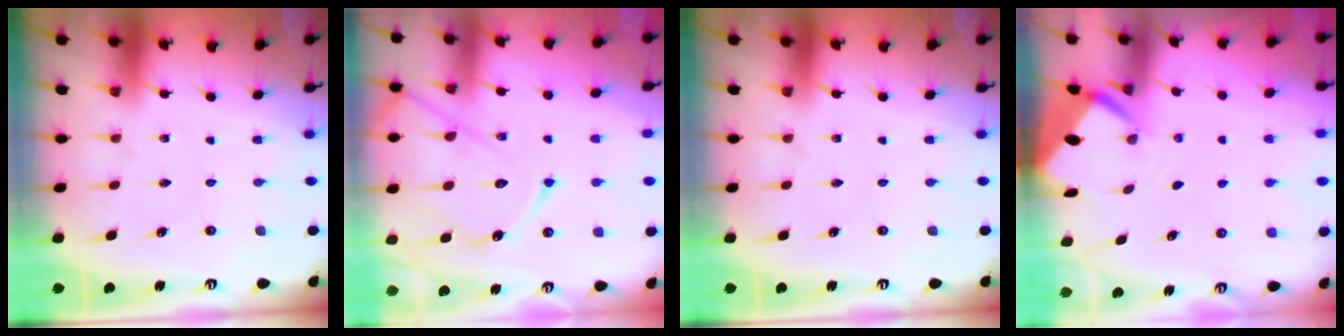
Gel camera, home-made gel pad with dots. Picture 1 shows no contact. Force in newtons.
{"total": 15.4, "press": 15.3, "slide": 1.3}
{"total": 0.0}
{"total": 2.5, "press": 2.5, "slide": 0.3}